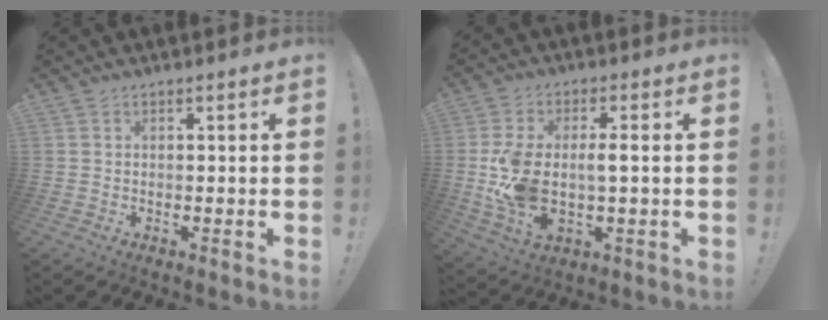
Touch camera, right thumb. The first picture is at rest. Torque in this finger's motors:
{"motor_torque": [1.23, 2.86, 1.35, -0.67, 0.45]}